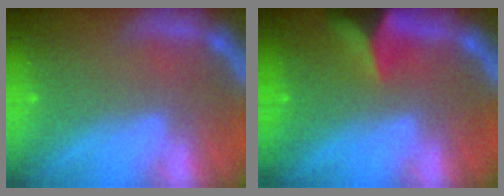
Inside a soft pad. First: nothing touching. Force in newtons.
{"total": 5.4}